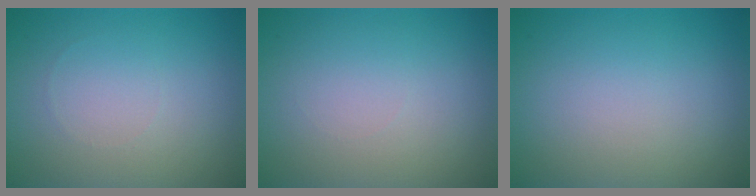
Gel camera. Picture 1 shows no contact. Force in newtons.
{"total": 0.0}
{"total": 0.0}